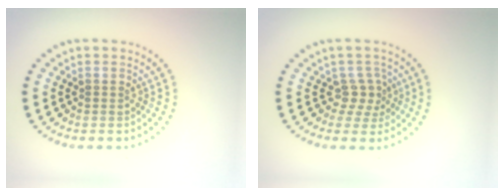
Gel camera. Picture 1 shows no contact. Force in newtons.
{"total": 2.1, "press": 1.4, "slide": 1.5}